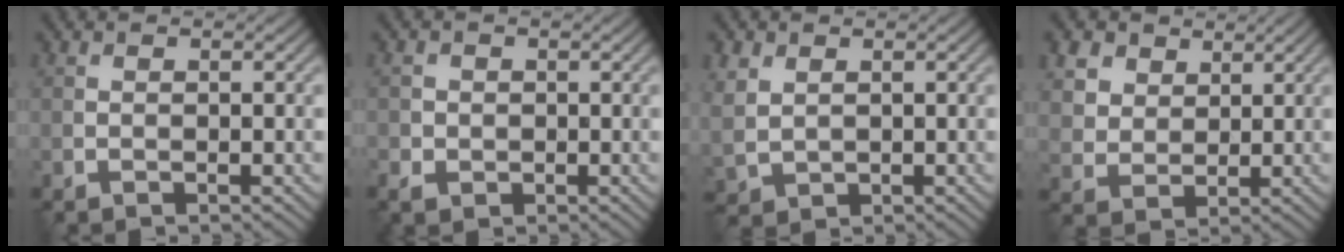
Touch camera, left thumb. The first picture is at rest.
{"total": 2.2, "force": [-0.5, 2.1, 0.5], "torque": [-0.011, -0.004, -0.009]}
{"total": 3.5, "force": [1.3, 2.6, 1.8], "torque": [-0.063, -0.001, 0.032]}
{"total": 6.2, "force": [3.7, 4.3, 2.5], "torque": [-0.096, -0.006, 0.082]}